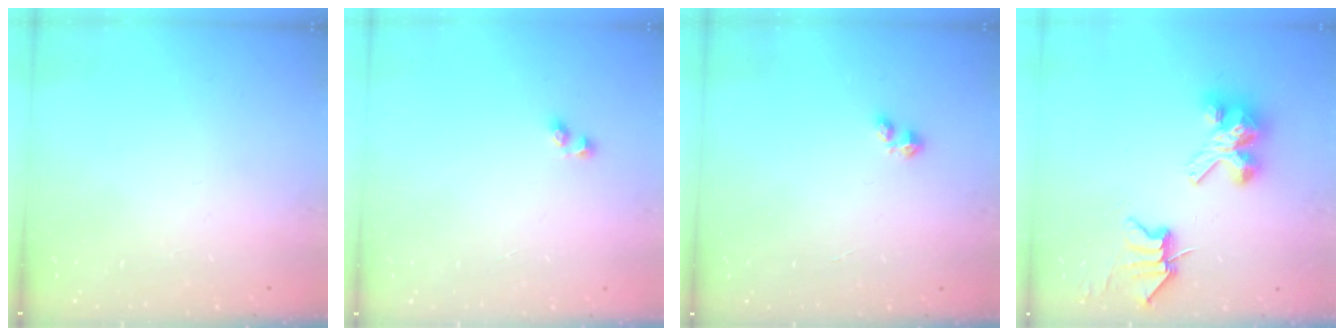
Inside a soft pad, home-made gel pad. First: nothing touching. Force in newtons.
{"total": 2.6, "press": 2.3, "slide": 1.2}
{"total": 2.4, "press": 2.4, "slide": 0.3}
{"total": 9.8, "press": 9.8, "slide": 1.0}